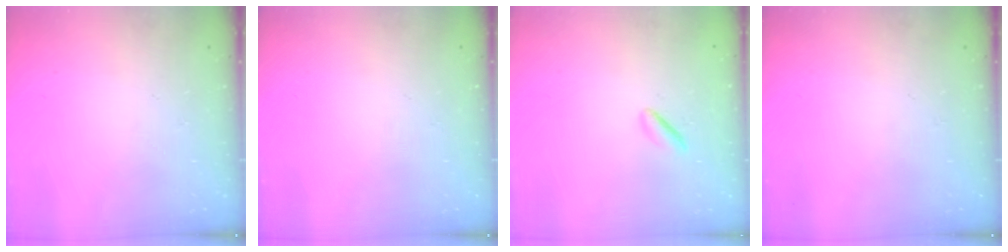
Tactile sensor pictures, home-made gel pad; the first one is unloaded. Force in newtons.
{"total": 0.0}
{"total": 1.6, "press": 1.4, "slide": 0.7}
{"total": 0.0}